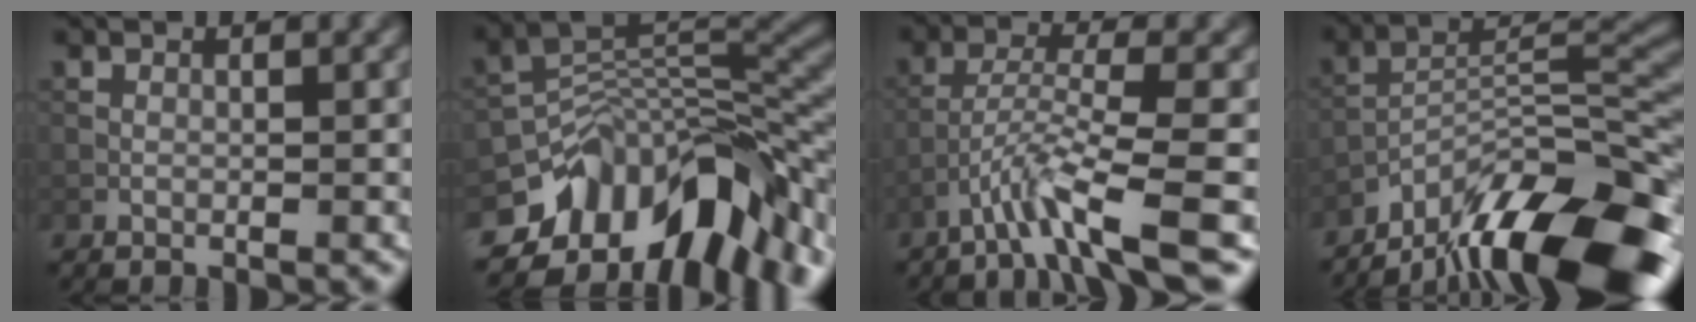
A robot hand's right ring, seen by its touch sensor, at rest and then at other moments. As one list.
[{"total": 12.4, "force": [-6.3, 6.5, 8.5], "torque": [-0.135, 0.015, -0.113]}, {"total": 5.4, "force": [-3.5, 0.4, 4.2], "torque": [-0.073, 0.000, -0.070]}, {"total": 14.6, "force": [-10.9, 3.8, 9.0], "torque": [-0.151, 0.019, -0.177]}]